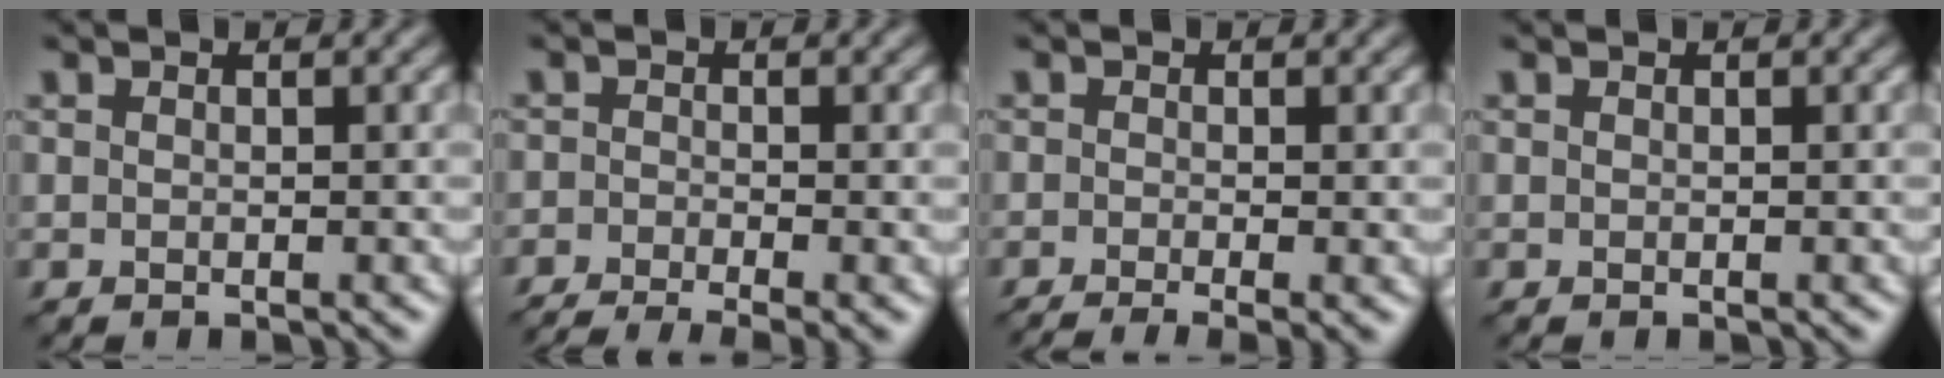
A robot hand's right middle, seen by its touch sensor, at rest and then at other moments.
{"total": 4.1, "force": [-3.0, 0.9, 2.7], "torque": [-0.041, -0.014, -0.058]}
{"total": 3.2, "force": [-1.6, 0.8, 2.7], "torque": [-0.036, -0.010, -0.027]}
{"total": 0.0}